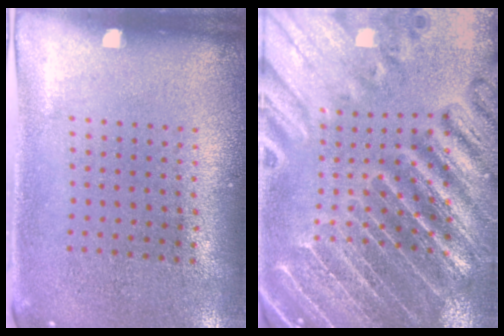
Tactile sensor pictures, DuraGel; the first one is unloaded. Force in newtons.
{"total": 4.5, "press": 4.1, "slide": 1.8}